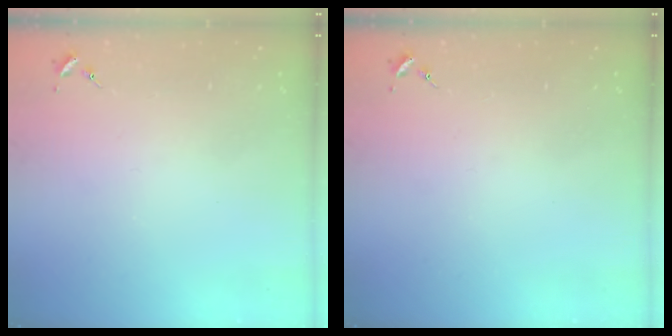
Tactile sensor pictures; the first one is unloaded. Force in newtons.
{"total": 0.0}